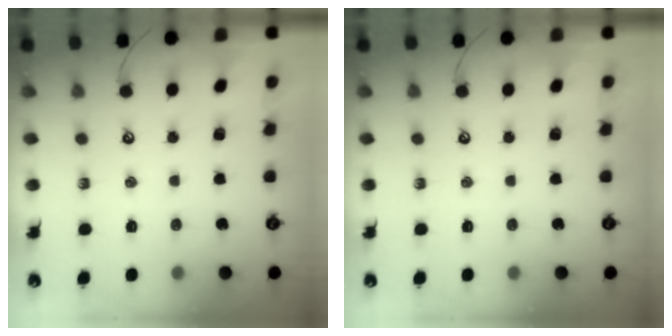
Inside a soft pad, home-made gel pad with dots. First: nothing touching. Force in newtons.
{"total": 0.0}